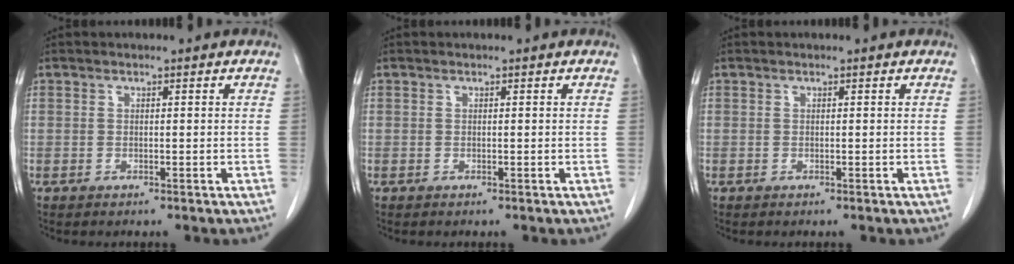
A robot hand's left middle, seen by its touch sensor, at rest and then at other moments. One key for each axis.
{"total": 0.0}
{"total": 0.0}